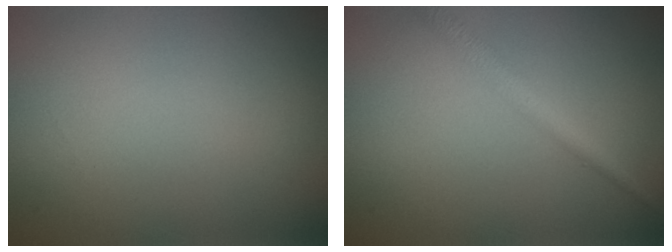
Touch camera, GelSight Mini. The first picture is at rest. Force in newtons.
{"total": 2.4, "press": 2.4, "slide": 0.1}